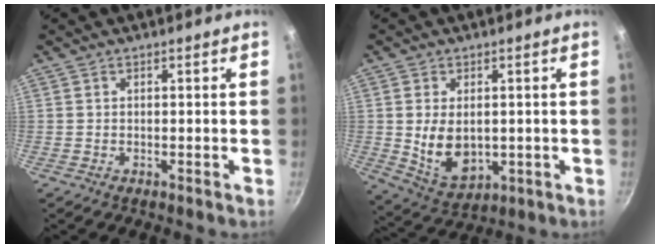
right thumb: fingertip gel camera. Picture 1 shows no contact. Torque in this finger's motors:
{"motor_torque": [-0.76, 0.67, 0.45, 0.69, 0.06]}